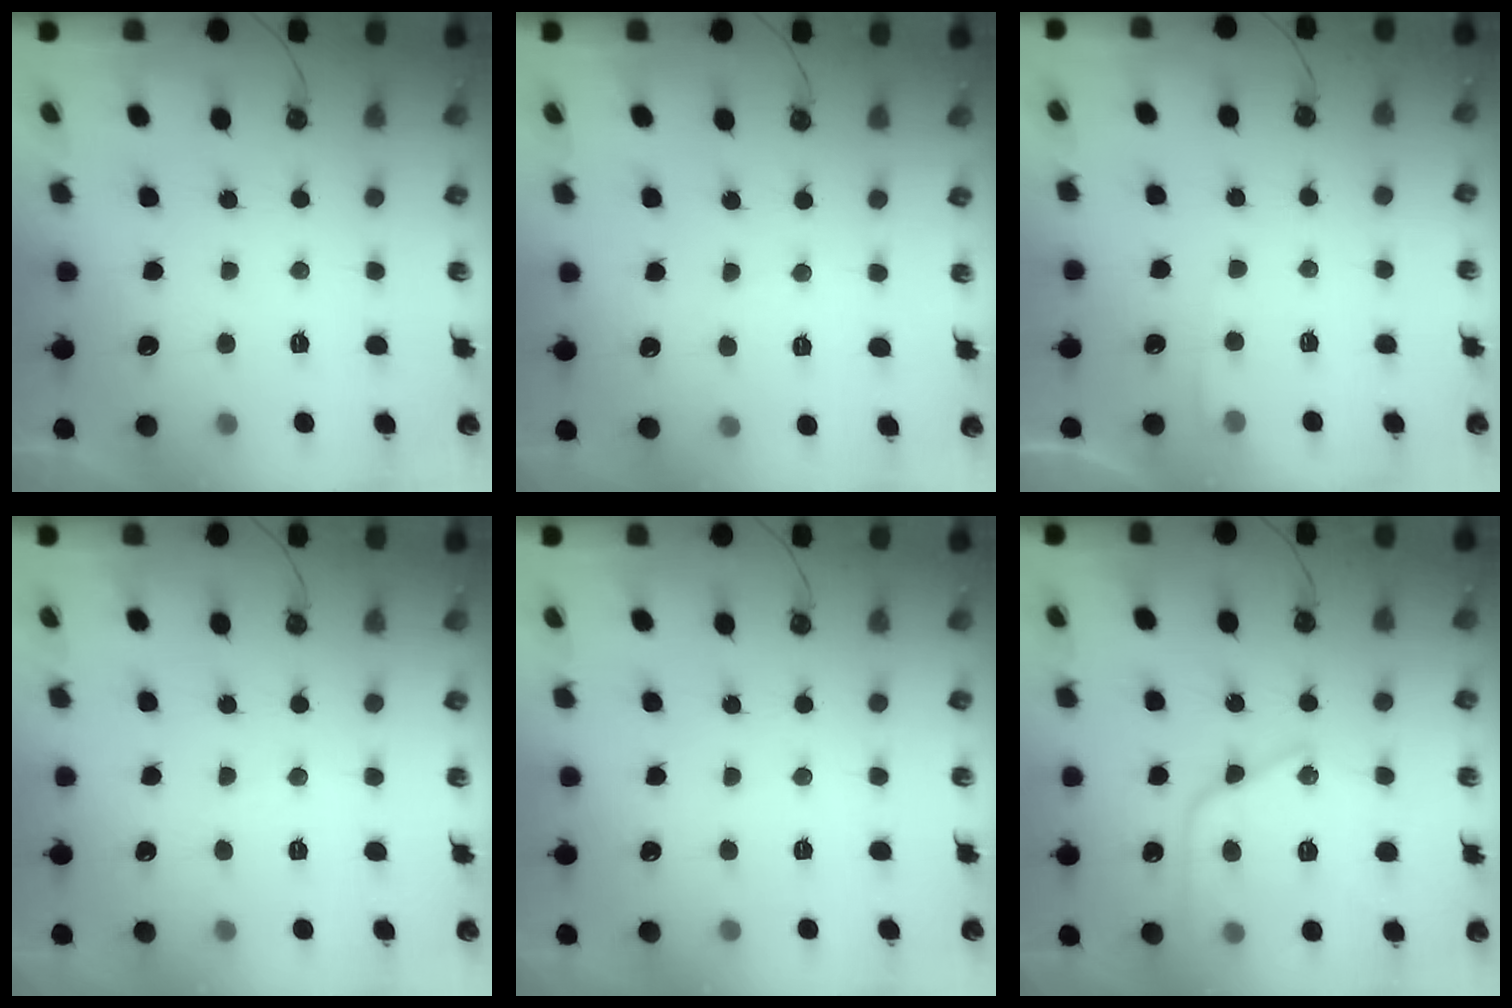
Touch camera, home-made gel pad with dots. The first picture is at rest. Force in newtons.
{"total": 3.9, "press": 3.9, "slide": 0.4}
{"total": 3.7, "press": 3.7, "slide": 0.4}
{"total": 4.3, "press": 4.3, "slide": 0.4}
{"total": 3.6, "press": 3.5, "slide": 0.5}
{"total": 18.4, "press": 18.3, "slide": 1.5}